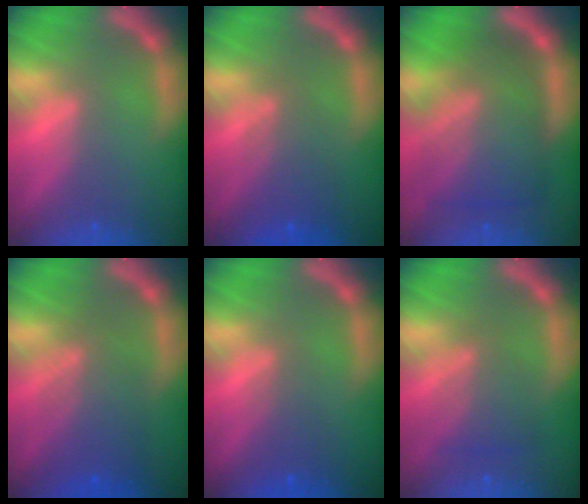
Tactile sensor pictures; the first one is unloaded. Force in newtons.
{"total": 4.1}
{"total": 10.0}
{"total": 6.1}
{"total": 2.5}
{"total": 4.0}